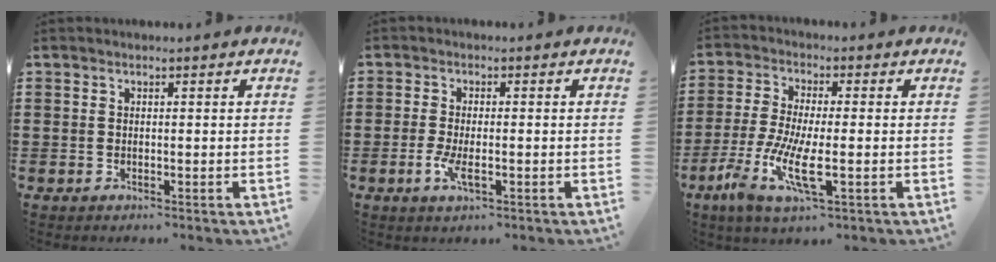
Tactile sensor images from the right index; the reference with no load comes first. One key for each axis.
{"total": 3.2, "fx": -1.2, "fy": 0.9, "fz": 2.9, "tx": -0.069, "ty": -0.007, "tz": -0.028}
{"total": 8.3, "fx": -3.1, "fy": 1.9, "fz": 7.4, "tx": -0.165, "ty": -0.015, "tz": -0.060}